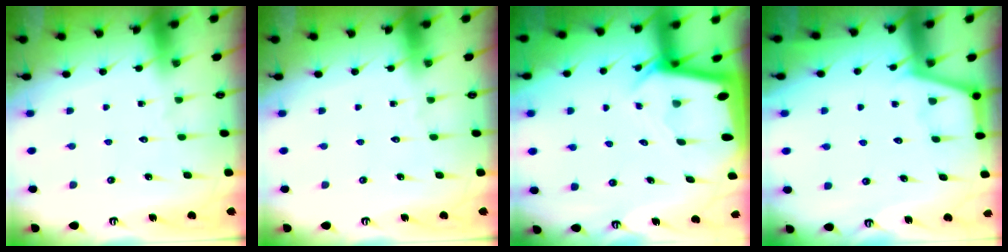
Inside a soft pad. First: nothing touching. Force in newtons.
{"total": 0.0}
{"total": 2.7, "press": 2.7, "slide": 0.2}
{"total": 2.8, "press": 2.8, "slide": 0.4}